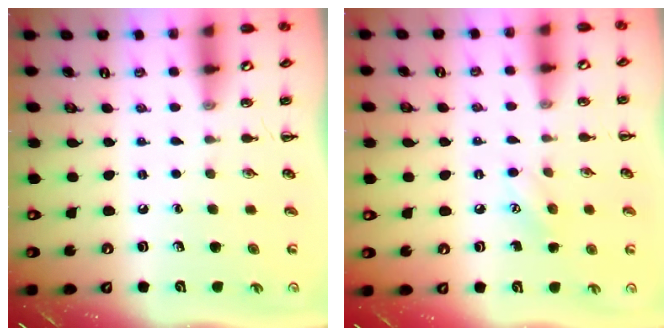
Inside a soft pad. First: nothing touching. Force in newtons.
{"total": 5.6, "press": 5.4, "slide": 1.4}